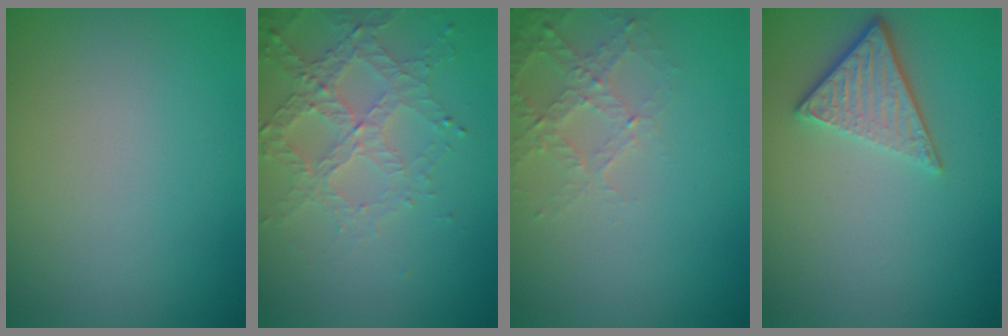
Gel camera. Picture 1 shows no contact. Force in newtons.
{"total": 3.2, "press": 3.0, "slide": 1.3}
{"total": 2.6, "press": 2.5, "slide": 0.8}
{"total": 3.0, "press": 2.3, "slide": 2.0}